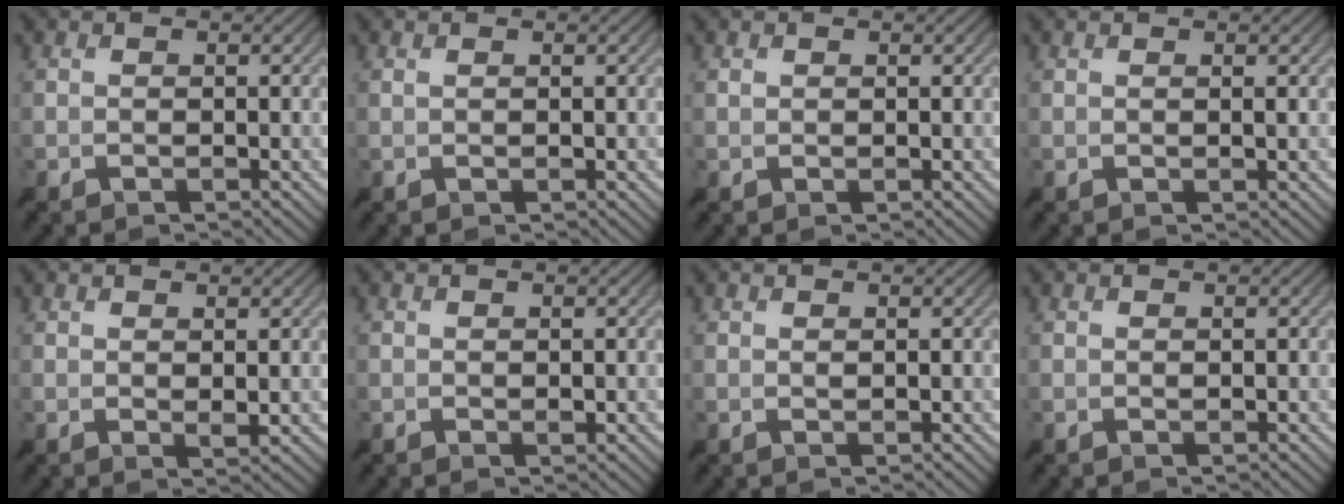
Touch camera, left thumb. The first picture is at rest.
{"total": 1.0, "force": [0.9, -0.2, 0.3], "torque": [-0.001, 0.004, 0.017]}
{"total": 1.1, "force": [1.1, 0.1, 0.3], "torque": [-0.010, 0.007, 0.020]}
{"total": 1.3, "force": [1.1, -0.4, 0.5], "torque": [0.001, 0.006, 0.021]}
{"total": 4.2, "force": [4.1, -0.6, 0.8], "torque": [-0.023, 0.025, 0.063]}
{"total": 1.7, "force": [1.6, -0.2, 0.3], "torque": [-0.006, 0.011, 0.025]}
{"total": 2.5, "force": [2.4, -0.3, 0.6], "torque": [-0.003, 0.009, 0.039]}
{"total": 1.7, "force": [1.7, -0.3, 0.4], "torque": [-0.003, 0.008, 0.027]}